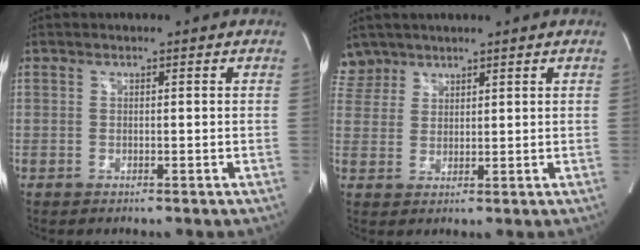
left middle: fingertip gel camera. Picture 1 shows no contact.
{"total": 4.2, "force": [3.6, 2.1, -0.6], "torque": [0.017, 0.009, 0.073]}